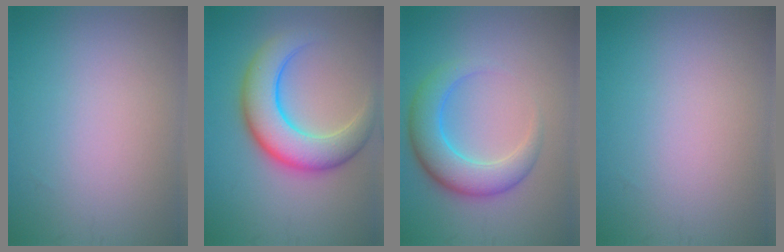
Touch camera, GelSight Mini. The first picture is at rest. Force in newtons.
{"total": 7.5, "press": 7.5, "slide": 0.1}
{"total": 5.6, "press": 5.6, "slide": 0.1}
{"total": 0.0}